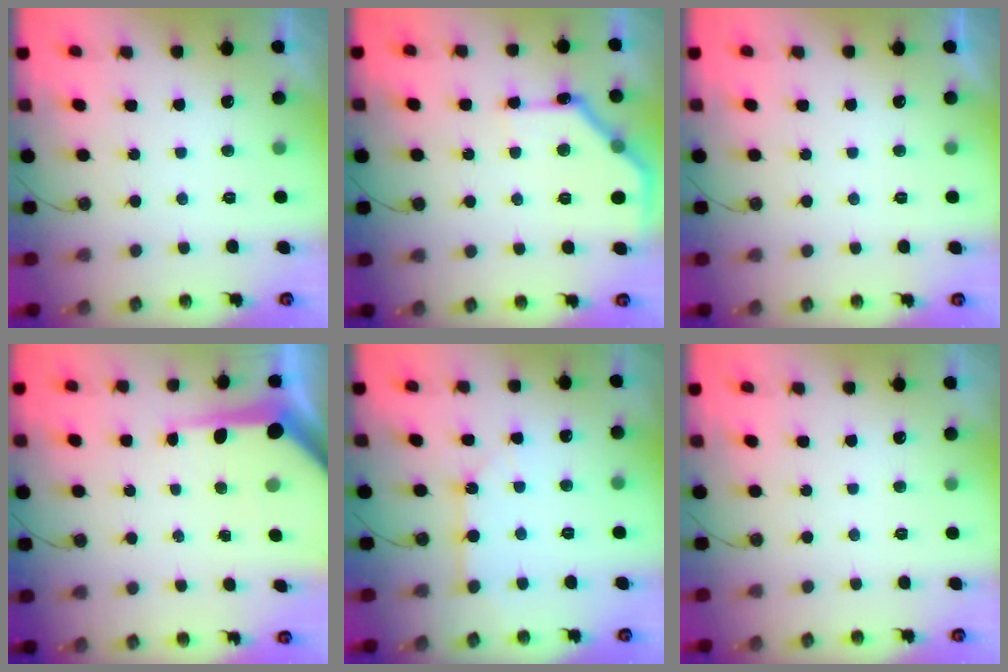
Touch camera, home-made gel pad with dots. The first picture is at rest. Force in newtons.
{"total": 15.7, "press": 15.7, "slide": 0.3}
{"total": 0.0}
{"total": 8.8, "press": 8.7, "slide": 0.5}
{"total": 3.9, "press": 3.9, "slide": 0.3}
{"total": 0.0}